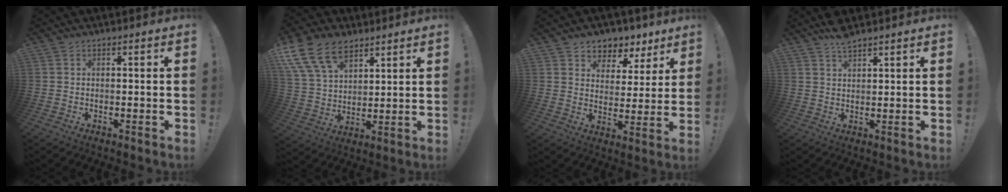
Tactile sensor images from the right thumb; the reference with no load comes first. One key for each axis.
{"total": 16.2, "fx": 9.9, "fy": 9.7, "fz": 8.5, "tx": -0.171, "ty": -0.048, "tz": 0.187}
{"total": 6.0, "fx": 4.0, "fy": 4.4, "fz": 0.8, "tx": -0.009, "ty": -0.038, "tz": 0.079}
{"total": 4.7, "fx": 4.0, "fy": 1.0, "fz": 2.2, "tx": -0.035, "ty": -0.022, "tz": 0.071}